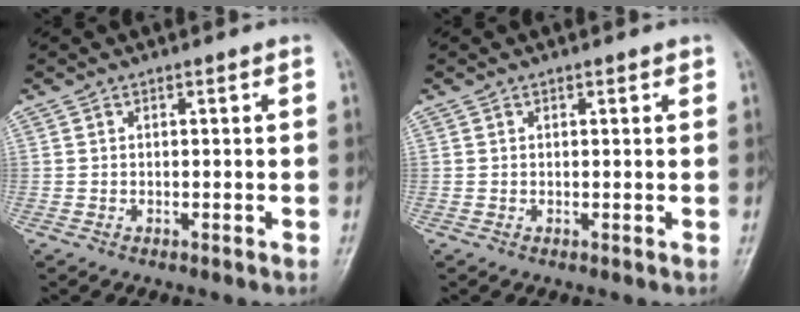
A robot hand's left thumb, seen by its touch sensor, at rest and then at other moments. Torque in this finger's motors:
{"motor_torque": [-0.21, -0.11, 0.09, 0.08, 0.03]}